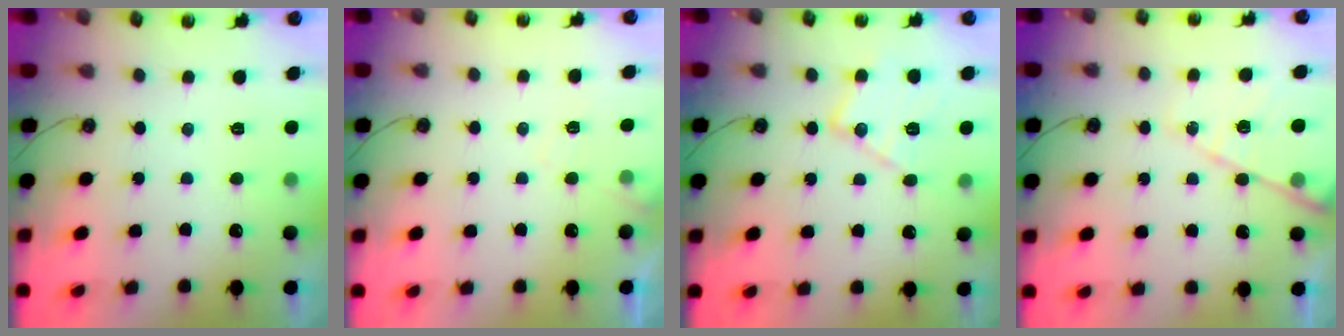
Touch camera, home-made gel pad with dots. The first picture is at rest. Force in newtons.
{"total": 5.1, "press": 5.1, "slide": 0.7}
{"total": 12.7, "press": 12.7, "slide": 0.5}
{"total": 12.1, "press": 12.1, "slide": 1.0}